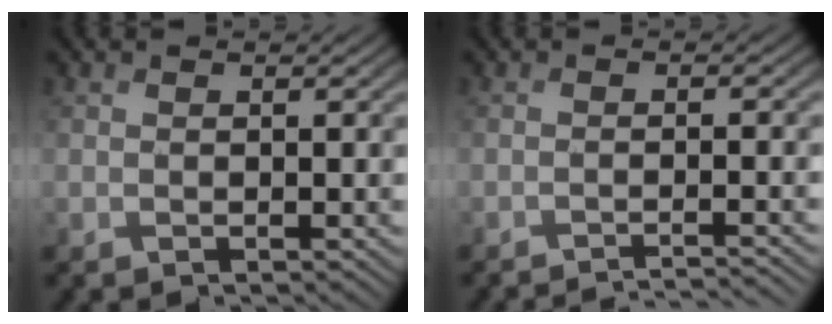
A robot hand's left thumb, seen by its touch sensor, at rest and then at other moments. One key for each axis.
{"total": 3.2, "fx": -2.7, "fy": 0.3, "fz": 1.8, "tx": -0.019, "ty": 0.000, "tz": -0.051}